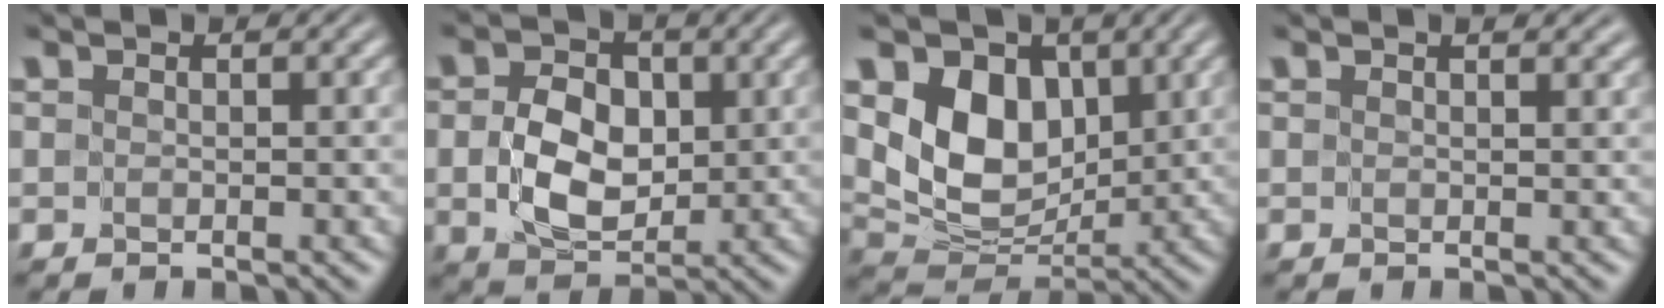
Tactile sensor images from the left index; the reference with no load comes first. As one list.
[{"total": 5.0, "force": [-0.6, 3.6, 3.5], "torque": [-0.069, -0.006, -0.003]}, {"total": 6.7, "force": [1.6, 5.0, 4.2], "torque": [-0.077, -0.013, 0.030]}, {"total": 2.3, "force": [1.6, 0.9, 1.4], "torque": [-0.002, 0.007, 0.006]}]